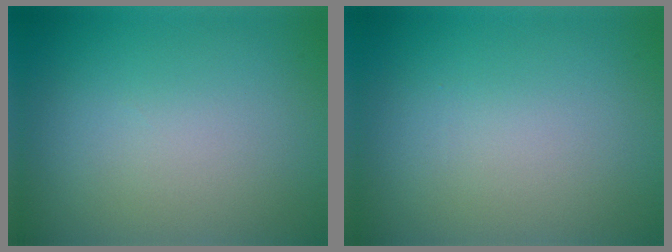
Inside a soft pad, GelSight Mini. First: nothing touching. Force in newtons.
{"total": 0.0}